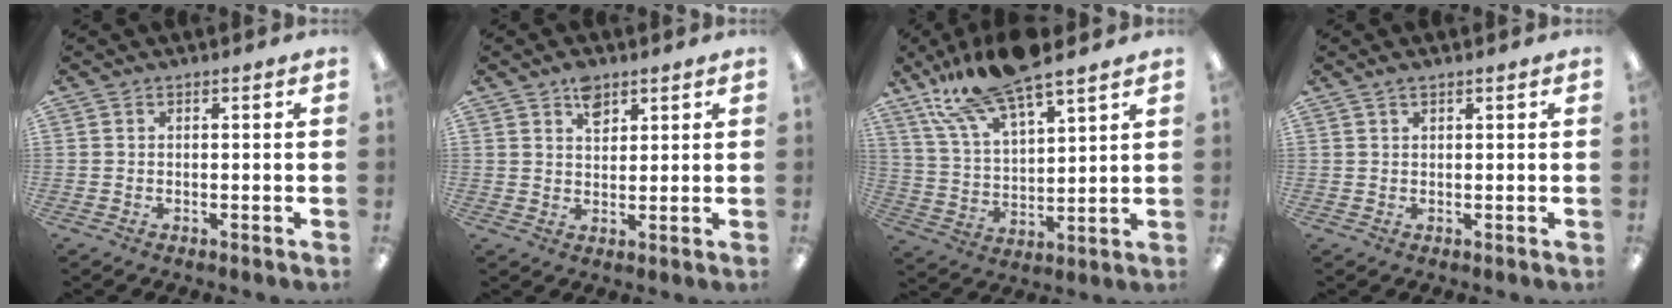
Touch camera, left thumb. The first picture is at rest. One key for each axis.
{"total": 4.7, "fx": 3.0, "fy": 2.9, "fz": 2.2, "tx": -0.018, "ty": -0.010, "tz": 0.049}
{"total": 16.8, "fx": 13.5, "fy": 4.8, "fz": 8.9, "tx": -0.180, "ty": -0.064, "tz": 0.238}
{"total": 1.2, "fx": 0.9, "fy": 0.3, "fz": 0.8, "tx": -0.017, "ty": 0.001, "tz": 0.016}